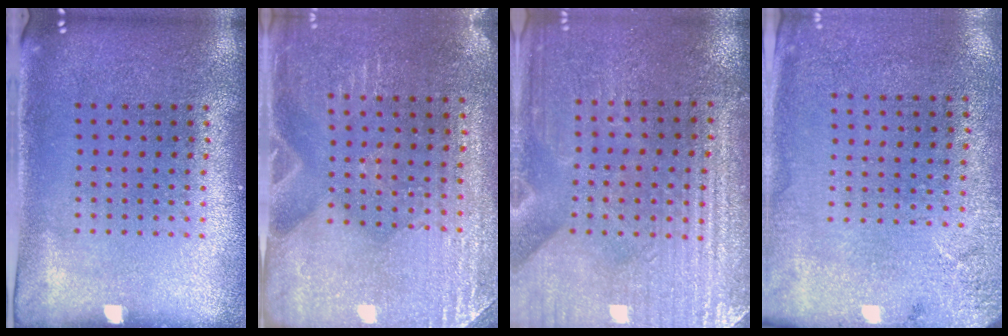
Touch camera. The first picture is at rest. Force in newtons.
{"total": 3.0, "press": 2.9, "slide": 0.7}
{"total": 3.1, "press": 3.1, "slide": 0.6}
{"total": 2.7, "press": 2.2, "slide": 1.5}